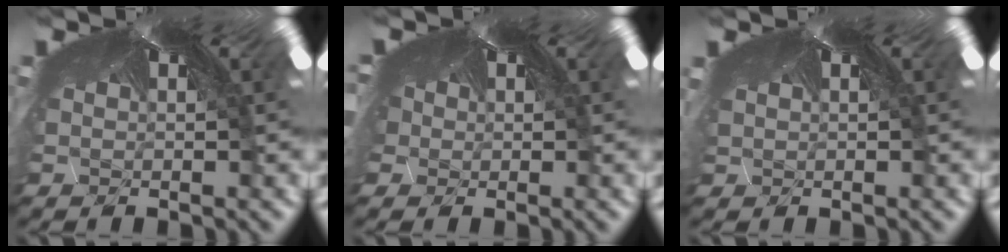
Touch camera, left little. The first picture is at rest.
{"total": 2.2, "force": [-1.6, 0.8, 1.3], "torque": [-0.034, -0.010, -0.011]}
{"total": 0.5, "force": [-0.5, 0.1, -0.1], "torque": [-0.005, -0.009, 0.004]}